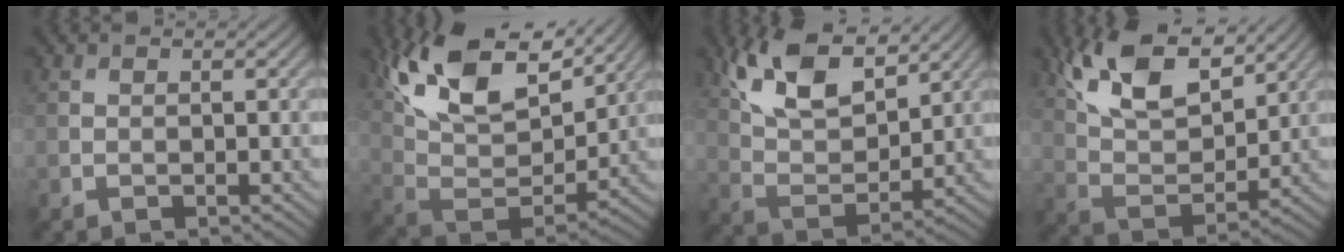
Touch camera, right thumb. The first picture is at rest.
{"total": 15.8, "force": [10.0, 7.2, 9.9], "torque": [-0.215, 0.020, 0.167]}
{"total": 11.7, "force": [7.5, 4.8, 7.7], "torque": [-0.163, 0.002, 0.140]}
{"total": 12.8, "force": [8.5, 4.9, 8.2], "torque": [-0.166, 0.003, 0.149]}